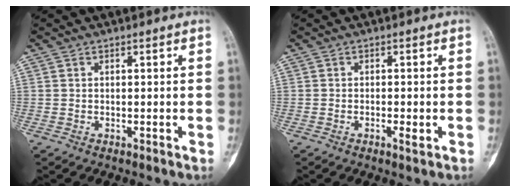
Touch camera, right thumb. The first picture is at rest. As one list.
[{"total": 1.6, "force": [-0.6, 0.4, 1.4], "torque": [-0.024, -0.004, -0.010]}]